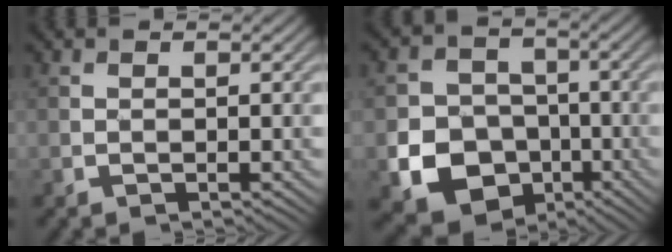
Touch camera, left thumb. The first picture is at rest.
{"total": 13.2, "force": [-5.0, 11.2, 4.7], "torque": [-0.114, -0.056, -0.110]}